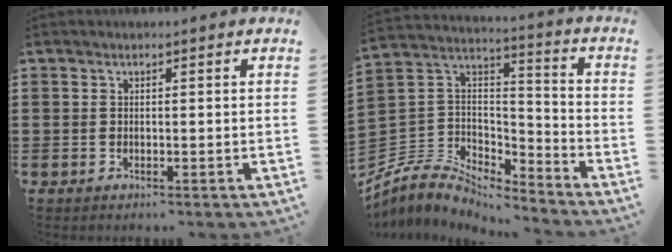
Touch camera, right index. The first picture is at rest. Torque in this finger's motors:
{"motor_torque": [-0.27, -0.39, -1.05, -0.21]}